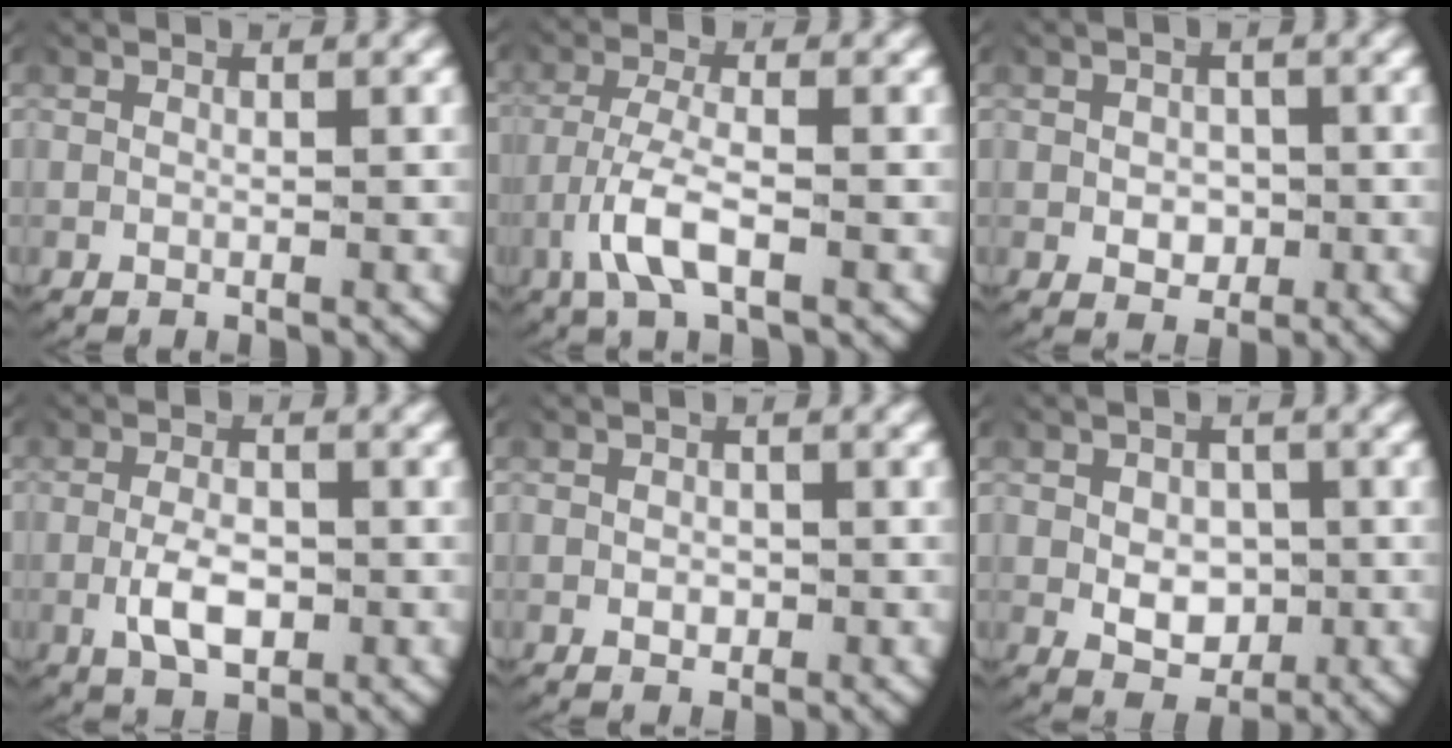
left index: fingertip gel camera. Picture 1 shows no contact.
{"total": 4.8, "force": [-1.9, 1.9, 4.0], "torque": [-0.098, -0.021, -0.024]}
{"total": 1.9, "force": [-0.6, 1.5, 1.0], "torque": [-0.016, -0.011, -0.003]}
{"total": 3.7, "force": [-1.1, 2.0, 3.0], "torque": [-0.059, -0.013, -0.014]}
{"total": 0.9, "force": [-0.3, 0.7, 0.5], "torque": [-0.016, -0.011, 0.000]}
{"total": 3.7, "force": [-0.6, 2.9, 2.2], "torque": [-0.037, -0.023, 0.002]}